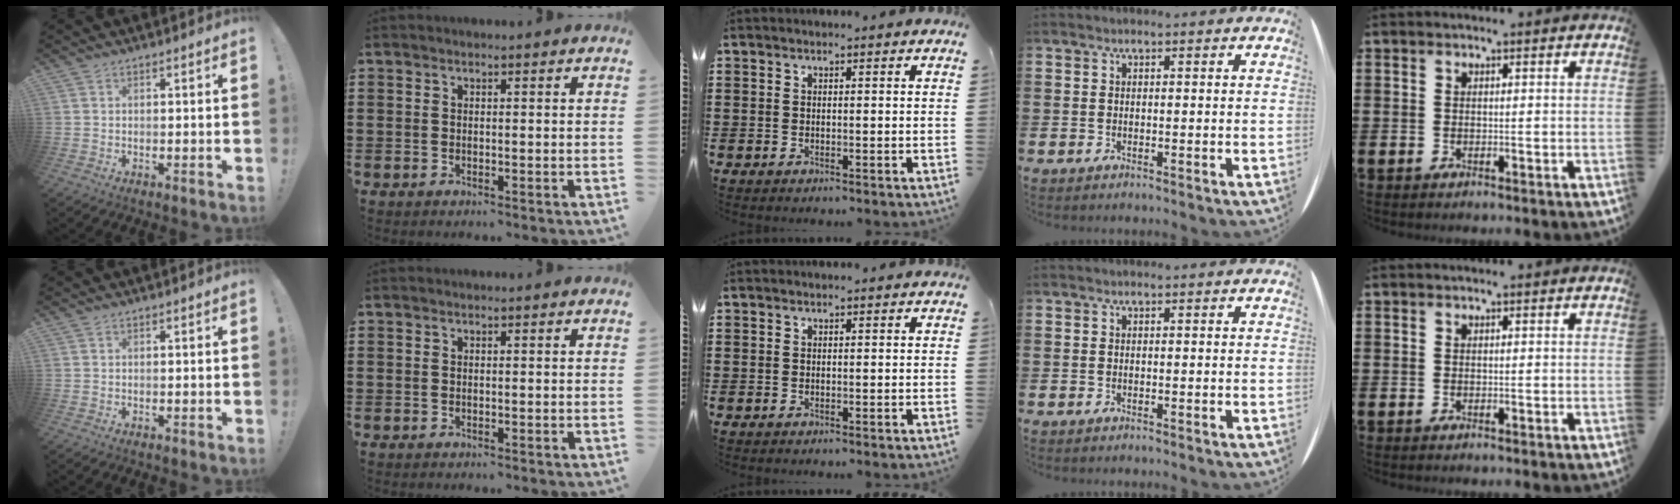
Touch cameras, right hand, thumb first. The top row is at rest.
{}